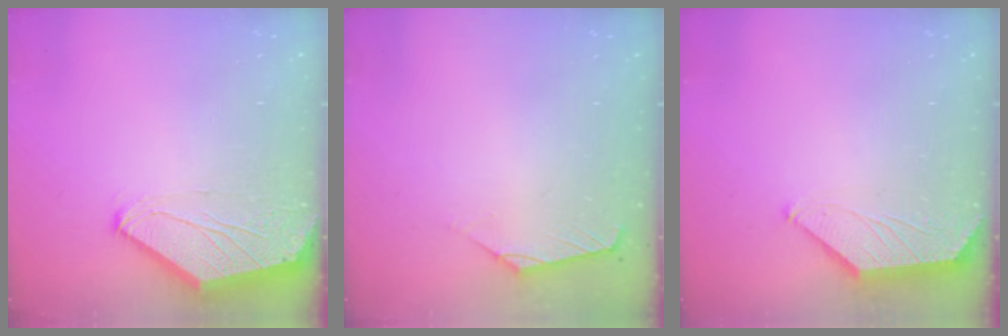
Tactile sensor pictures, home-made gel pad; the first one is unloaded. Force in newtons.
{"total": 1.0, "press": 0.9, "slide": 0.3}
{"total": 1.1, "press": 1.1, "slide": 0.3}